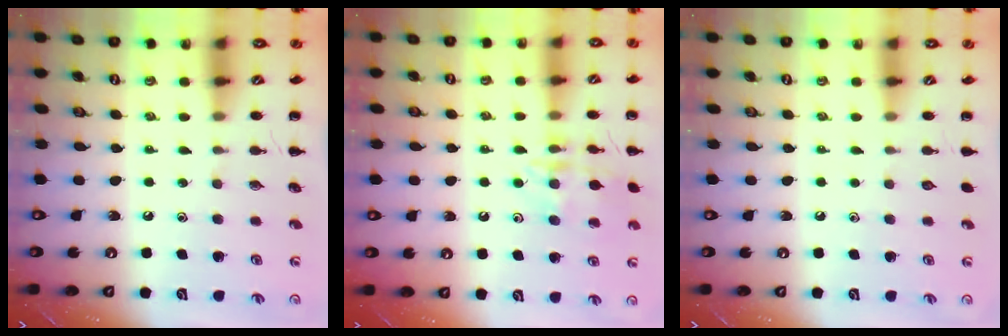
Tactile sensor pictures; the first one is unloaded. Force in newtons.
{"total": 14.5, "press": 14.5, "slide": 0.8}
{"total": 0.0}